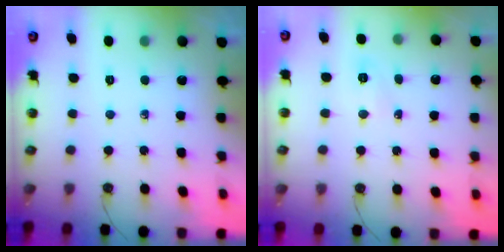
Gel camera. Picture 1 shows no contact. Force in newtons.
{"total": 5.8, "press": 5.8, "slide": 0.7}